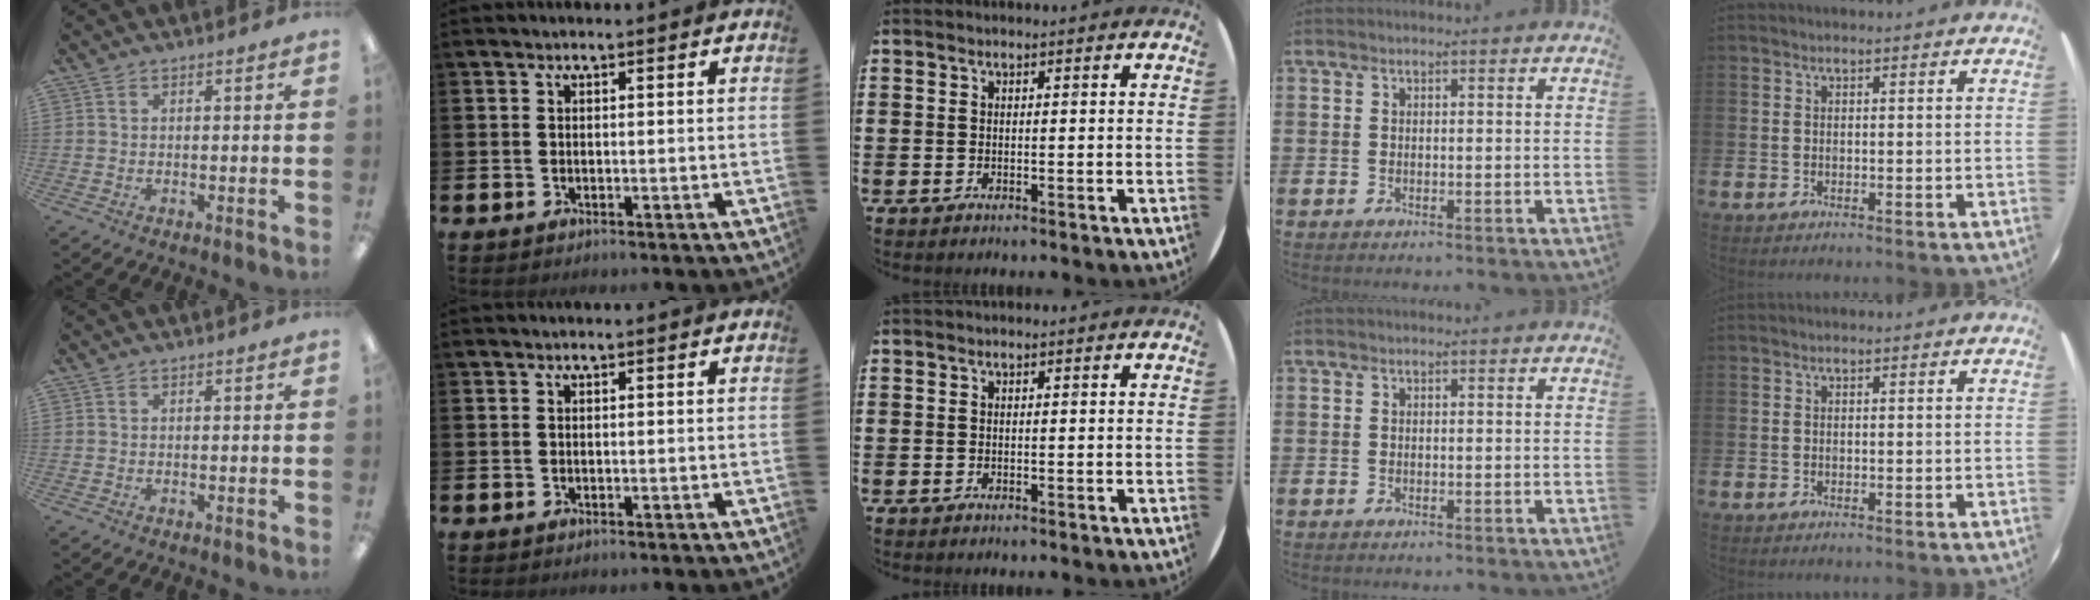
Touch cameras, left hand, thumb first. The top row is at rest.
{}